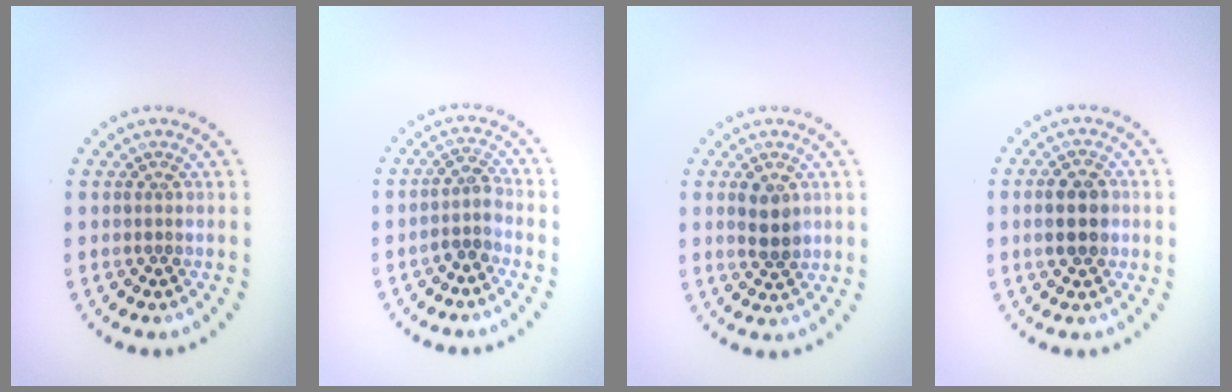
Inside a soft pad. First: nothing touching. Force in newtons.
{"total": 2.0, "press": 1.6, "slide": 1.2}
{"total": 2.4, "press": 2.3, "slide": 0.6}
{"total": 3.3, "press": 3.3, "slide": 0.2}